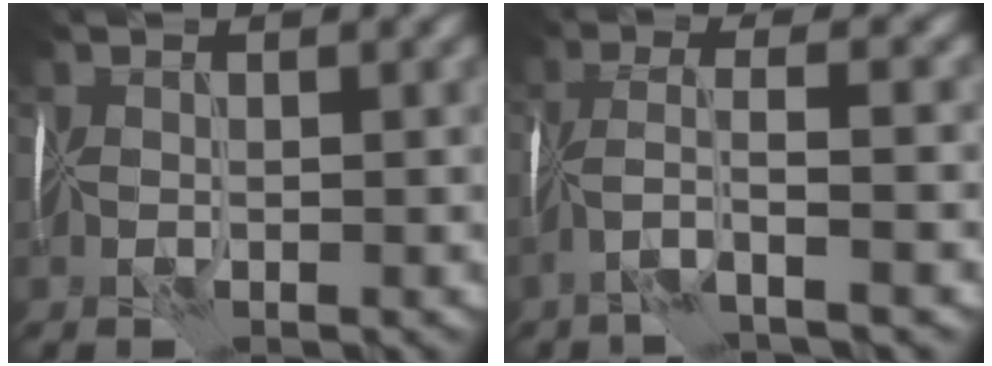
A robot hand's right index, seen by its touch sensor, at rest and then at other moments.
{"total": 4.2, "force": [-1.9, 0.7, 3.7], "torque": [-0.076, 0.013, -0.043]}